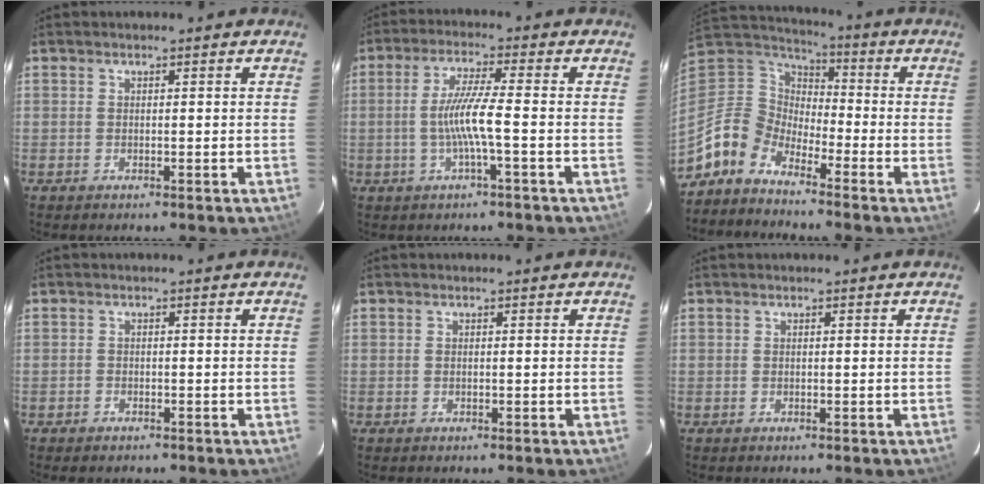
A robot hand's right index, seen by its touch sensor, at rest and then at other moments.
{"total": 6.8, "force": [-1.7, -0.6, 6.6], "torque": [-0.133, -0.001, -0.030]}
{"total": 10.0, "force": [-8.1, 5.1, 3.0], "torque": [-0.069, 0.022, -0.181]}
{"total": 1.4, "force": [-1.1, 0.8, 0.2], "torque": [-0.011, 0.002, -0.019]}
{"total": 0.0}
{"total": 0.0}